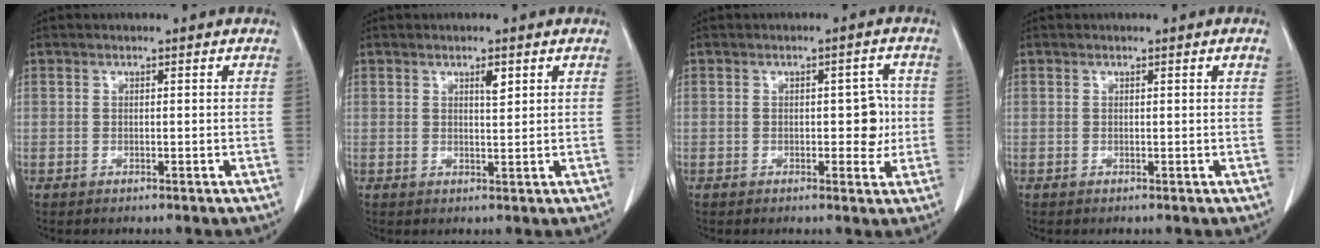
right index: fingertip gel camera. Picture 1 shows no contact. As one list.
[{"total": 2.0, "force": [1.1, 0.4, 1.6], "torque": [-0.026, -0.003, 0.017]}, {"total": 4.3, "force": [-0.1, 2.1, 3.8], "torque": [-0.042, 0.011, 0.001]}, {"total": 0.6, "force": [0.3, -0.1, 0.5], "torque": [-0.008, -0.001, 0.004]}]